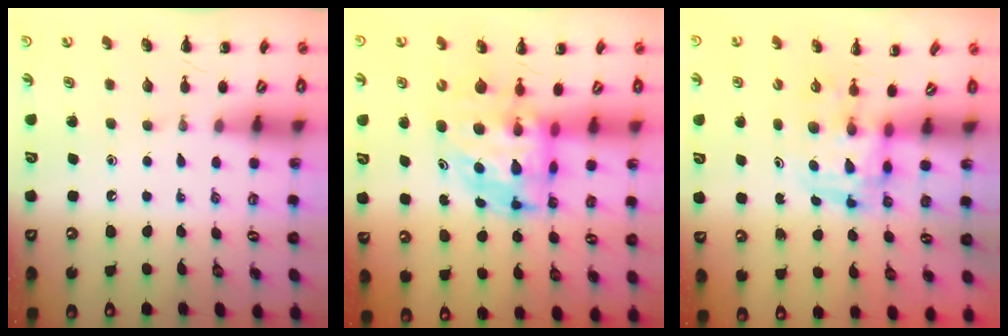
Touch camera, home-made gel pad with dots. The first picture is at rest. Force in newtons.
{"total": 7.2, "press": 7.0, "slide": 1.9}
{"total": 3.7, "press": 3.7, "slide": 0.6}